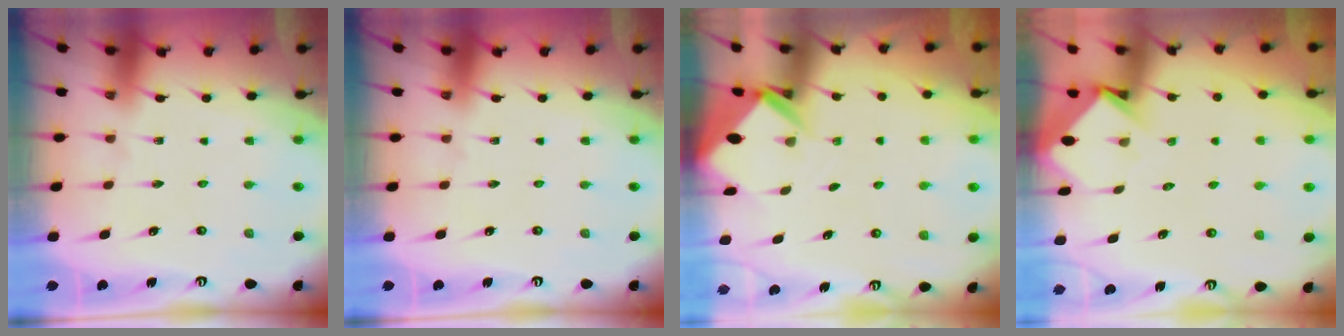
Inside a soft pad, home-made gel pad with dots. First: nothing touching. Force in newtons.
{"total": 0.0}
{"total": 2.7, "press": 2.7, "slide": 0.1}
{"total": 3.6, "press": 3.5, "slide": 0.2}